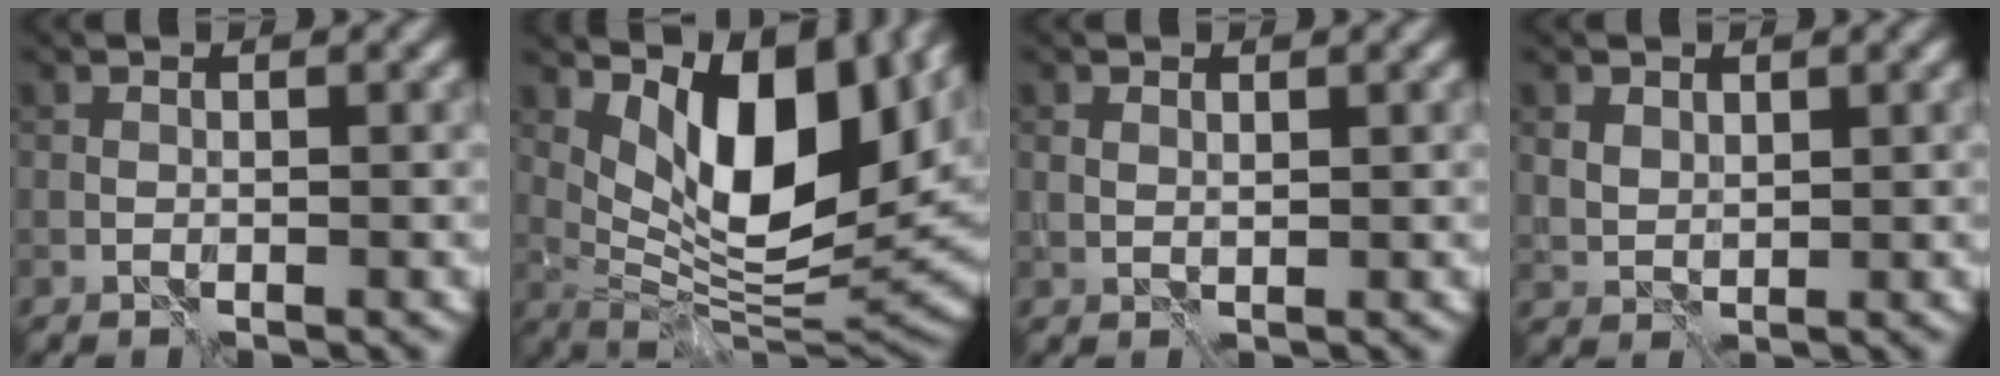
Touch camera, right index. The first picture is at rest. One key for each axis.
{"total": 11.6, "fx": 4.5, "fy": 4.9, "fz": 9.5, "tx": -0.143, "ty": -0.010, "tz": 0.084}
{"total": 0.7, "fx": 0.6, "fy": 0.3, "fz": 0.1, "tx": -0.006, "ty": 0.000, "tz": 0.012}
{"total": 1.7, "fx": 1.2, "fy": 1.1, "fz": 0.4, "tx": -0.013, "ty": -0.002, "tz": 0.026}